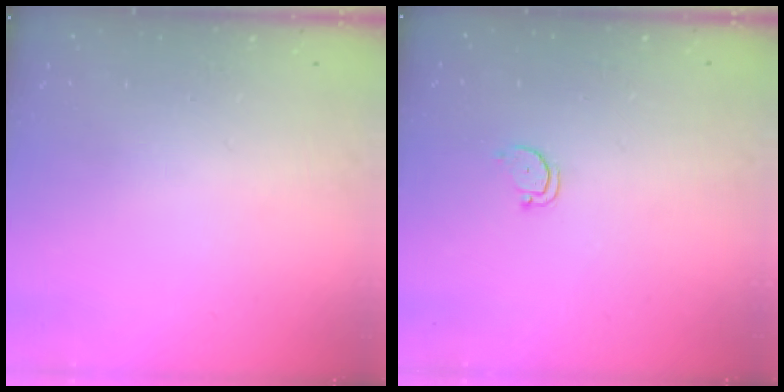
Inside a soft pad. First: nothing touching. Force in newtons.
{"total": 2.2, "press": 2.2, "slide": 0.2}